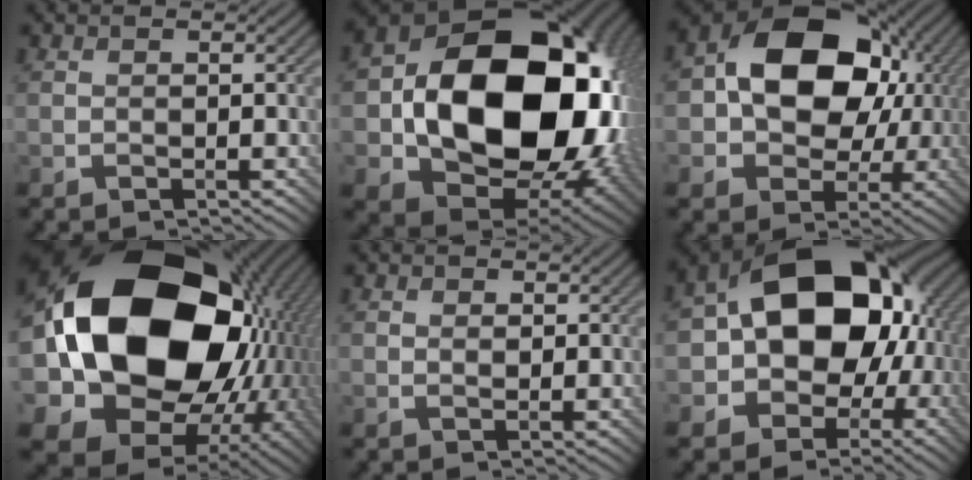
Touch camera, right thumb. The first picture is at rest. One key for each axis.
{"total": 20.2, "fx": 0.6, "fy": 14.8, "fz": 13.8, "tx": -0.265, "ty": -0.042, "tz": 0.043}
{"total": 15.5, "fx": 1.8, "fy": 11.4, "fz": 10.3, "tx": -0.161, "ty": 0.012, "tz": 0.024}
{"total": 23.8, "fx": 2.5, "fy": 17.8, "fz": 15.6, "tx": -0.328, "ty": -0.060, "tz": 0.077}
{"total": 1.0, "fx": 0.5, "fy": 0.6, "fz": 0.6, "tx": -0.009, "ty": -0.003, "tz": 0.010}
{"total": 17.3, "fx": -0.4, "fy": 12.9, "fz": 11.5, "tx": -0.177, "ty": -0.003, "tz": -0.016}